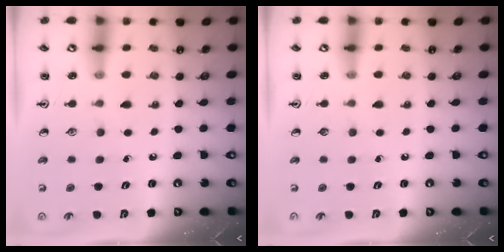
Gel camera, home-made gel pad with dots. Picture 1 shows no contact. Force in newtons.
{"total": 0.0}